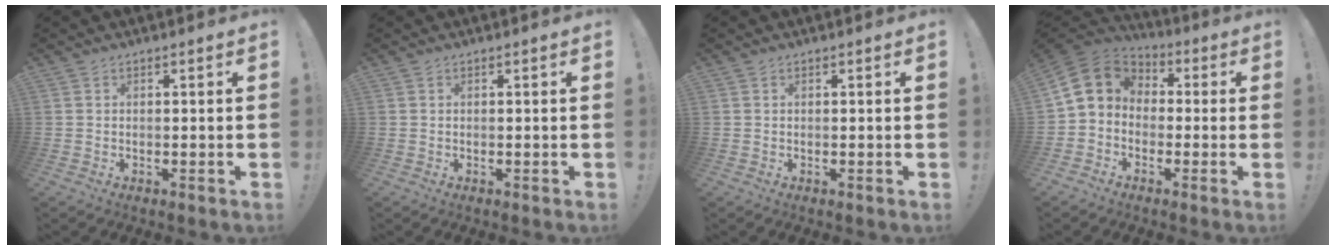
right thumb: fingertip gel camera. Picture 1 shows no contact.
{"total": 0.0}
{"total": 0.0}
{"total": 9.7, "force": [0.5, 8.4, 4.9], "torque": [-0.093, 0.012, 0.019]}